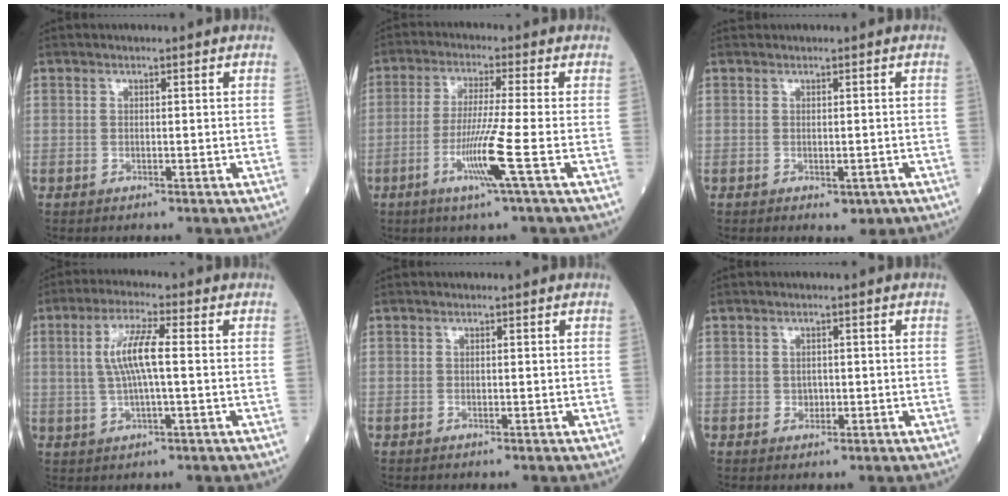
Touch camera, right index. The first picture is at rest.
{"total": 7.9, "force": [-2.8, -1.7, 7.2], "torque": [-0.142, -0.020, -0.061]}
{"total": 2.0, "force": [-0.5, 1.4, 1.3], "torque": [-0.011, 0.001, 0.000]}
{"total": 6.9, "force": [0.7, 0.8, 6.8], "torque": [-0.140, 0.008, 0.014]}
{"total": 0.0}
{"total": 1.1, "force": [-0.1, 1.1, 0.4], "torque": [-0.002, 0.002, 0.002]}